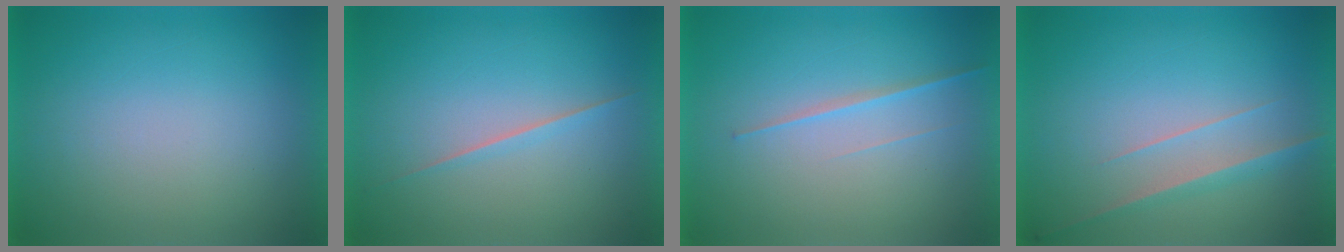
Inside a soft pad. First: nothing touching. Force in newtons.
{"total": 1.7}
{"total": 2.0}
{"total": 2.9}